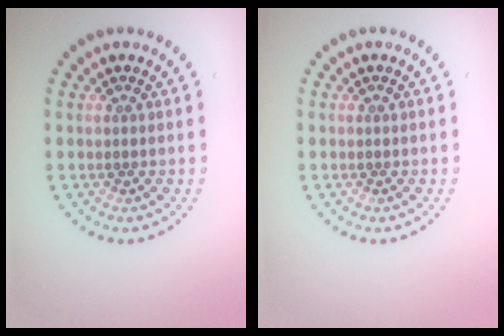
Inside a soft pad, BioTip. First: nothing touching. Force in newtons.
{"total": 0.0}